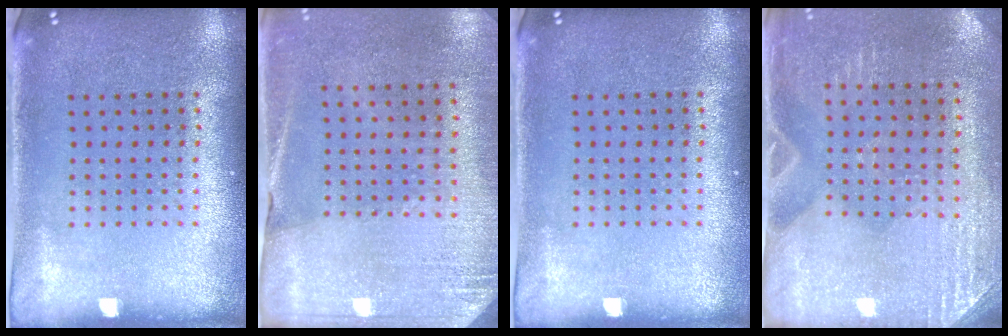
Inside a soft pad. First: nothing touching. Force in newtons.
{"total": 2.6, "press": 2.4, "slide": 1.0}
{"total": 0.0}
{"total": 2.8, "press": 2.6, "slide": 1.2}